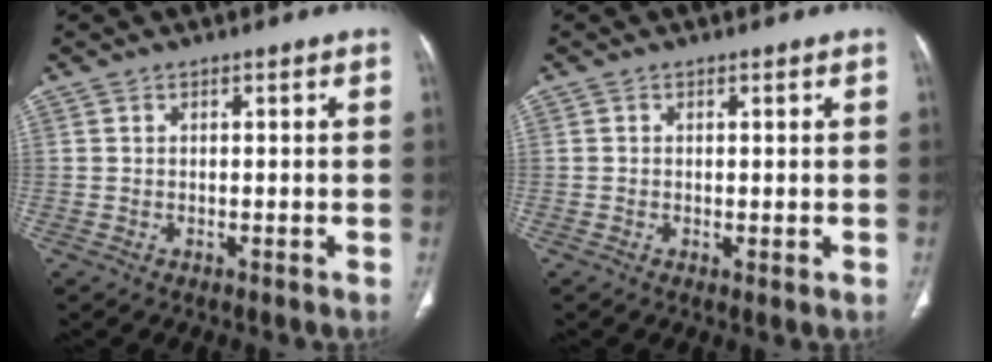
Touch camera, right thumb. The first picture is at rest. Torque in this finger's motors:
{"motor_torque": [-0.33, 0.00, 0.48, -0.10, -0.02]}